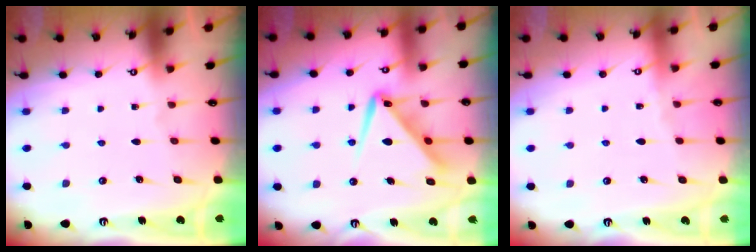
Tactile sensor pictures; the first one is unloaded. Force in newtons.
{"total": 10.9, "press": 10.8, "slide": 1.0}
{"total": 1.6, "press": 1.6, "slide": 0.4}